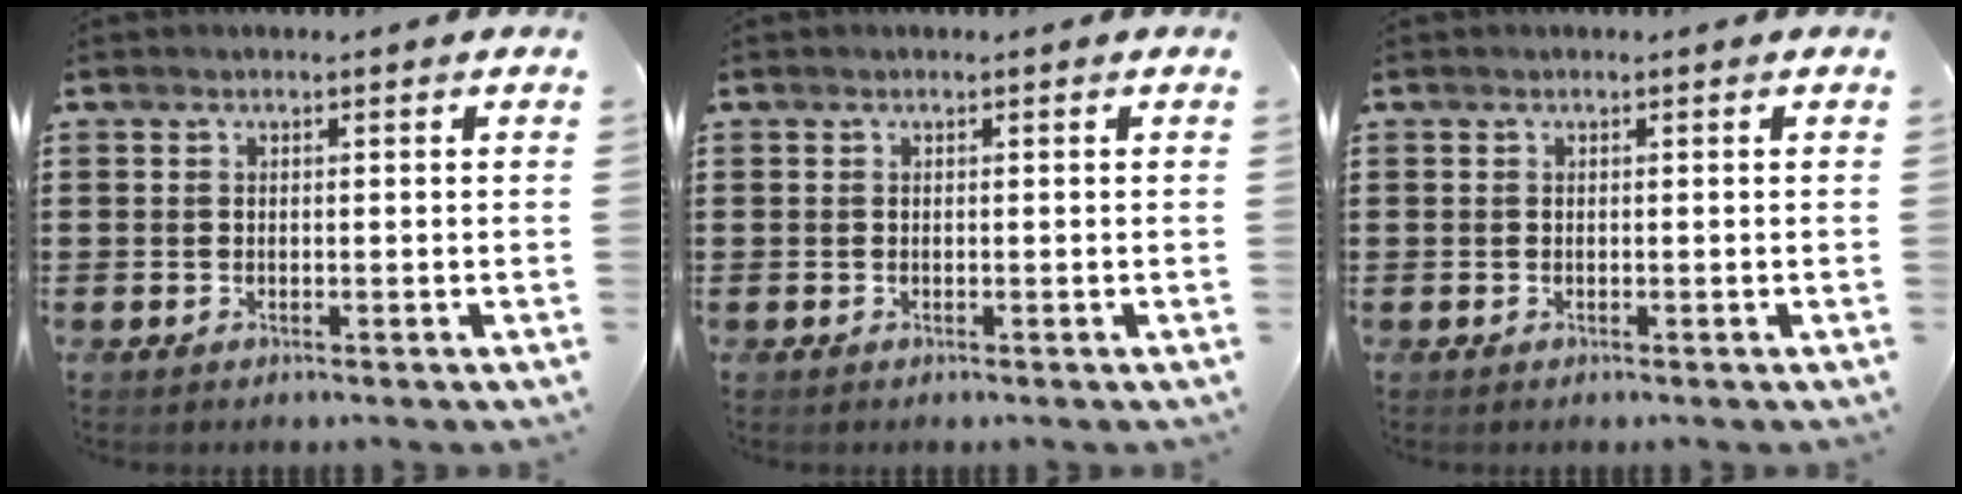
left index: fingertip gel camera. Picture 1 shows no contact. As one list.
[{"total": 0.0}, {"total": 0.0}]